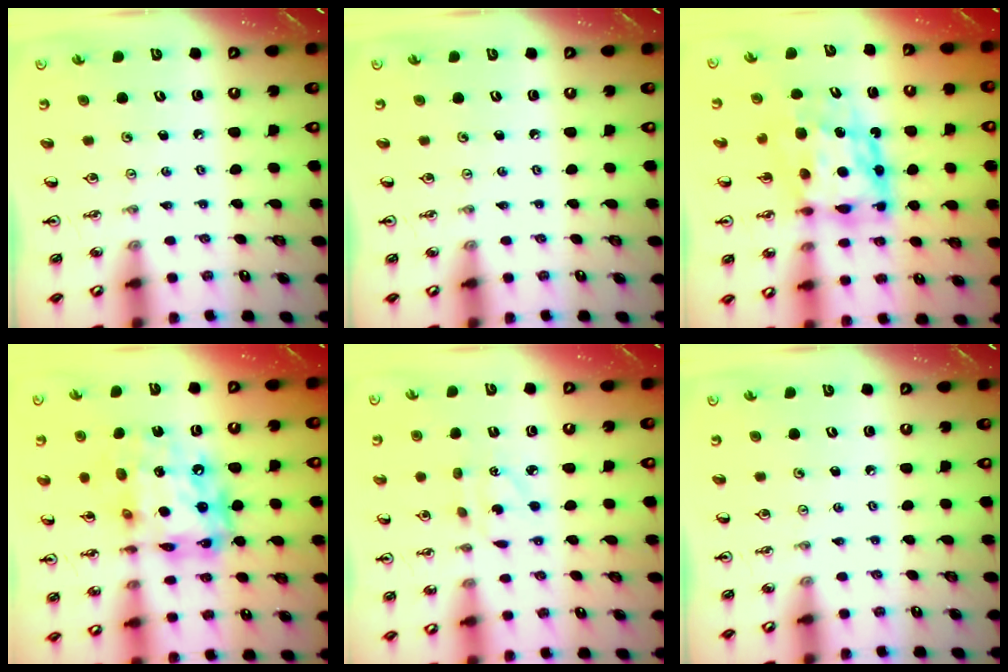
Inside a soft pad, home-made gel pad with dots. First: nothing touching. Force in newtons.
{"total": 0.0}
{"total": 10.6, "press": 10.6, "slide": 0.7}
{"total": 19.4, "press": 19.3, "slide": 1.6}
{"total": 4.4, "press": 4.4, "slide": 0.5}
{"total": 0.0}